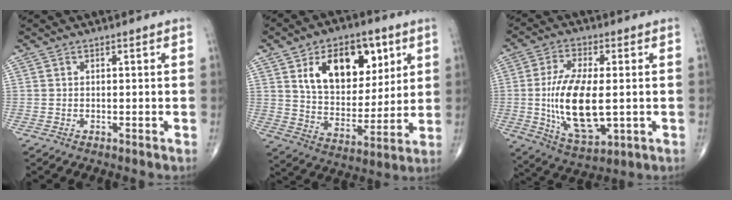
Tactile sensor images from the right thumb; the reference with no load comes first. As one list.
[{"total": 18.7, "force": [7.6, 11.4, 12.8], "torque": [-0.145, -0.028, 0.135]}, {"total": 16.0, "force": [-0.9, 7.1, 14.3], "torque": [-0.268, -0.014, -0.007]}]